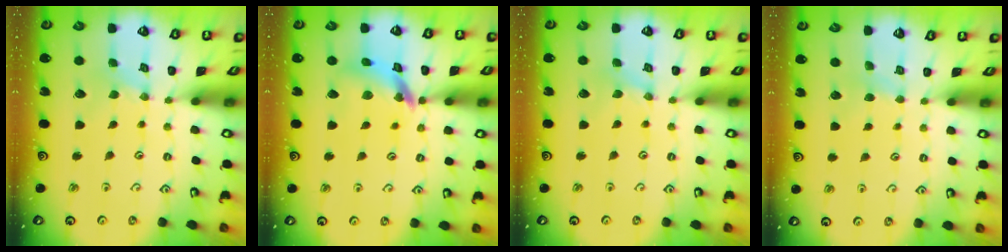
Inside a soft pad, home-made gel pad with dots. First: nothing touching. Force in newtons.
{"total": 12.2, "press": 12.1, "slide": 1.5}
{"total": 0.0}
{"total": 2.4, "press": 2.3, "slide": 0.5}